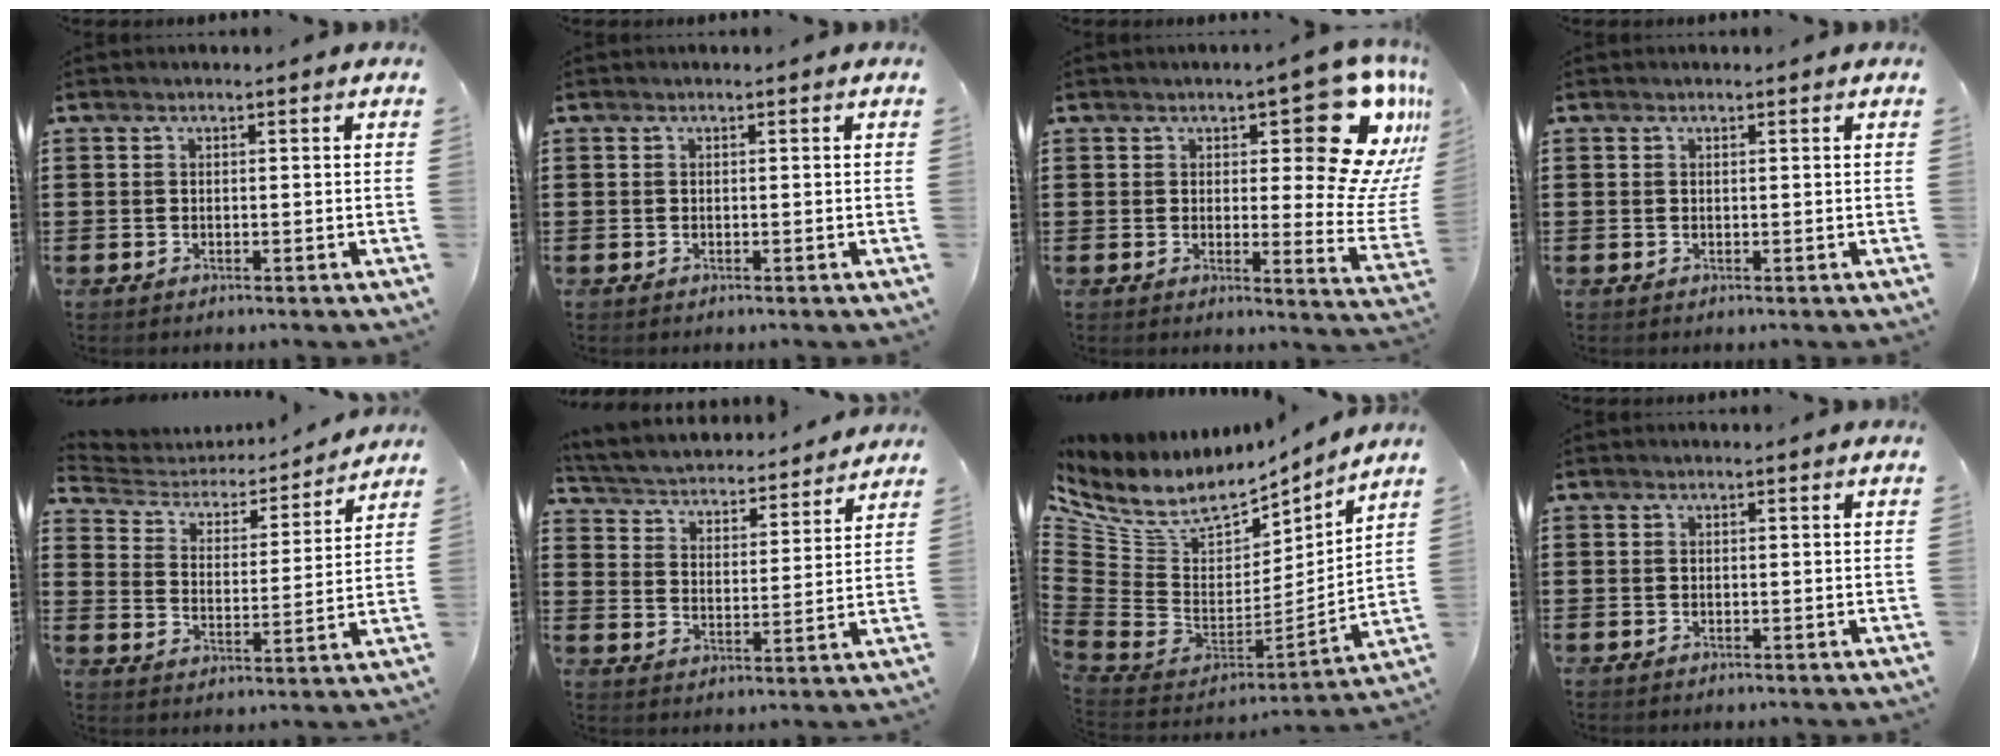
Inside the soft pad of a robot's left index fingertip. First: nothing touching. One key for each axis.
{"total": 0.0}
{"total": 16.2, "fx": 7.4, "fy": 6.2, "fz": 12.9, "tx": -0.163, "ty": -0.050, "tz": 0.121}
{"total": 0.0}
{"total": 3.4, "fx": 3.1, "fy": 1.2, "fz": 0.5, "tx": -0.035, "ty": -0.027, "tz": 0.044}
{"total": 3.3, "fx": 3.3, "fy": 0.3, "fz": 0.2, "tx": -0.026, "ty": -0.031, "tz": 0.048}
{"total": 9.3, "fx": 6.4, "fy": 5.0, "fz": 4.6, "tx": -0.136, "ty": -0.053, "tz": 0.113}
{"total": 0.0}